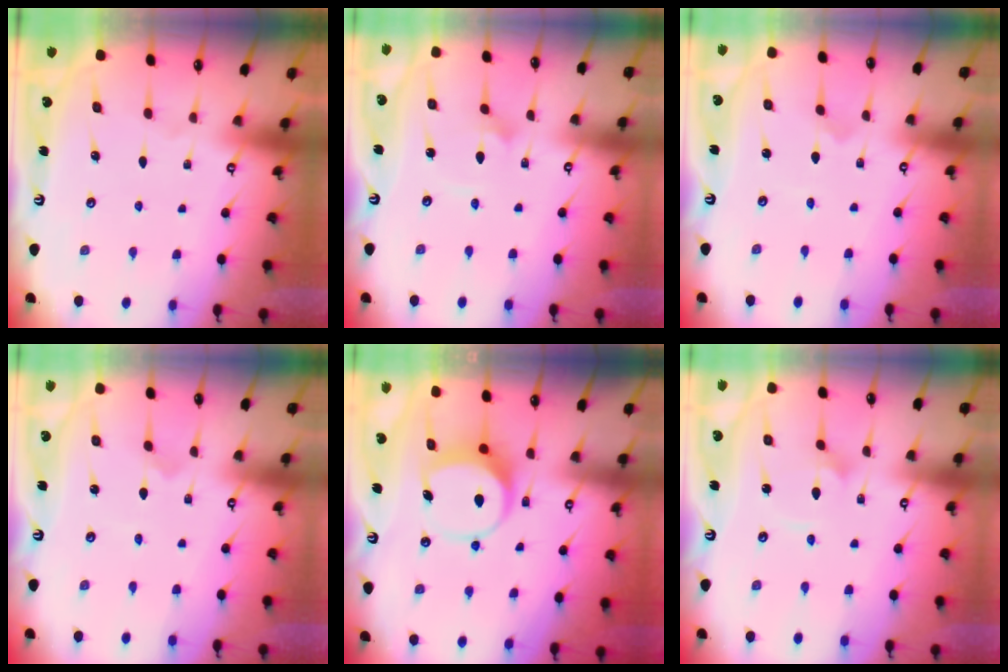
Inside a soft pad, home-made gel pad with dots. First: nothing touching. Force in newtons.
{"total": 2.7, "press": 2.7, "slide": 0.2}
{"total": 0.0}
{"total": 0.0}
{"total": 7.2, "press": 7.1, "slide": 0.6}
{"total": 2.0, "press": 2.0, "slide": 0.1}